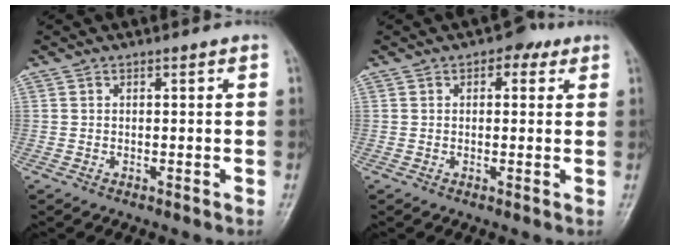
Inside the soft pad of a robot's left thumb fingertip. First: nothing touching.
{"total": 3.0, "force": [1.4, 1.8, 1.9], "torque": [-0.010, 0.001, 0.014]}